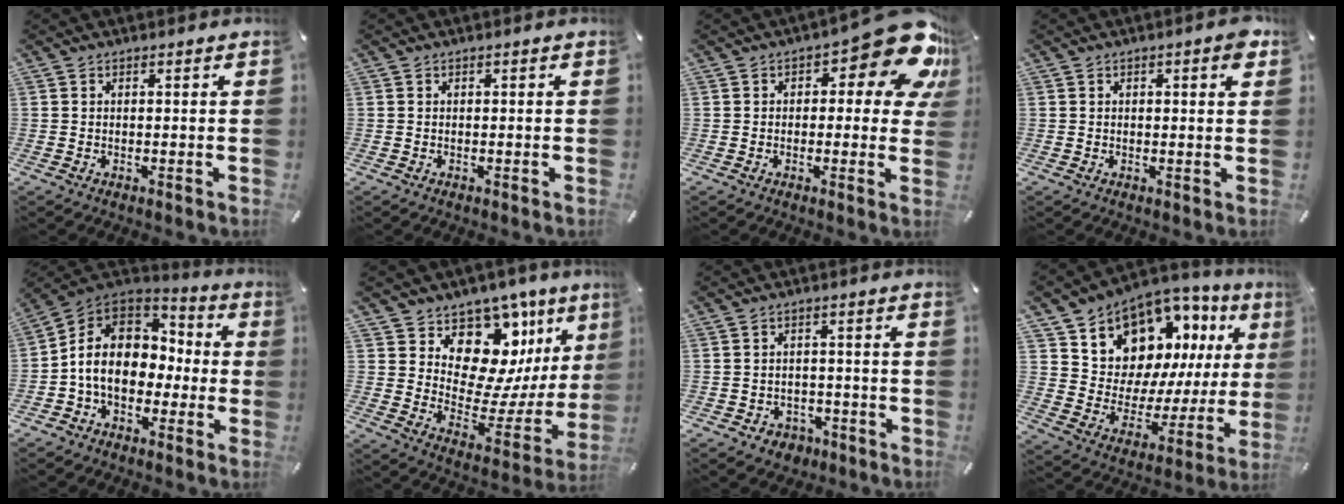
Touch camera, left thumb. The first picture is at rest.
{"total": 0.0}
{"total": 15.2, "force": [7.3, 6.1, 11.9], "torque": [-0.152, -0.054, 0.121]}
{"total": 2.6, "force": [0.8, 1.0, 2.3], "torque": [-0.030, 0.000, 0.009]}
{"total": 12.4, "force": [-1.6, 10.2, 6.9], "torque": [-0.138, 0.015, -0.028]}
{"total": 13.8, "force": [8.0, 9.9, 5.3], "torque": [-0.057, -0.101, 0.141]}
{"total": 4.1, "force": [-2.2, 3.4, 1.0], "torque": [-0.022, 0.010, -0.042]}
{"total": 12.5, "force": [9.6, 7.6, 2.6], "torque": [-0.060, -0.101, 0.180]}